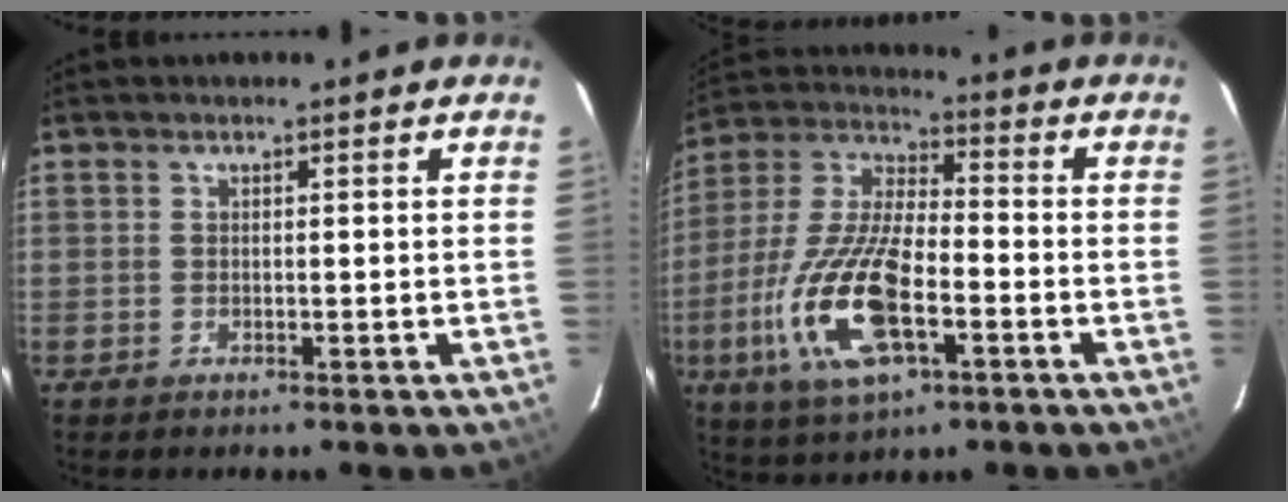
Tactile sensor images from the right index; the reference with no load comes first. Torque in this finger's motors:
{"motor_torque": [1.73, -0.41, 1.05, 0.16]}